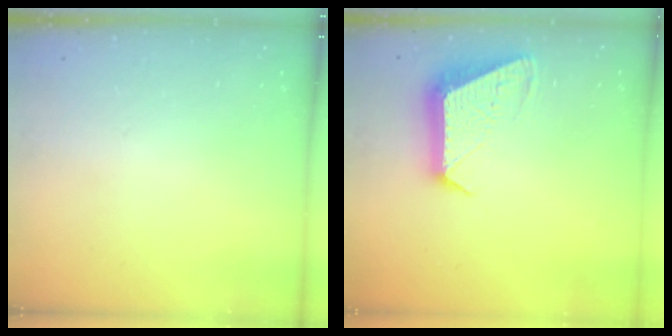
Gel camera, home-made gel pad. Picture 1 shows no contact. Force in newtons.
{"total": 11.8, "press": 11.7, "slide": 0.6}